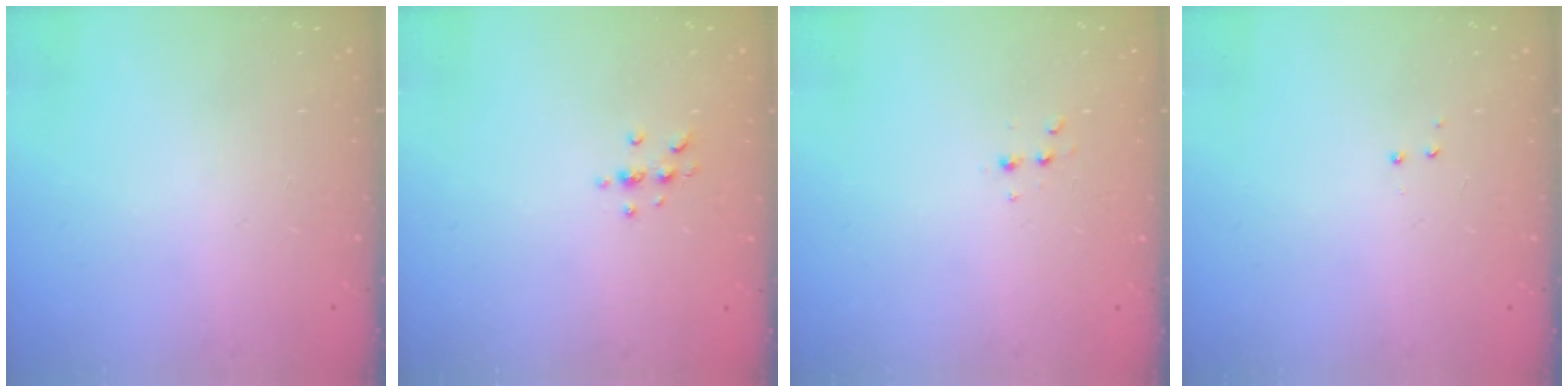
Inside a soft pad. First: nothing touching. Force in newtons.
{"total": 3.9, "press": 3.8, "slide": 0.5}
{"total": 2.6, "press": 2.5, "slide": 0.8}
{"total": 2.9, "press": 2.8, "slide": 0.6}